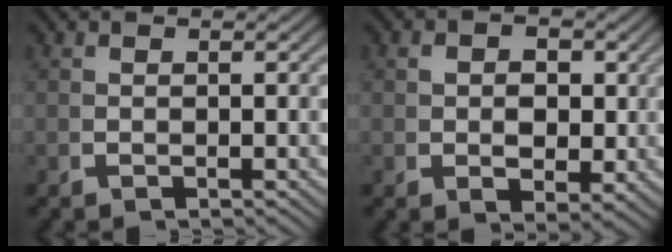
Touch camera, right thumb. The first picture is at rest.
{"total": 4.3, "force": [0.6, 3.3, 2.8], "torque": [-0.042, -0.021, 0.018]}